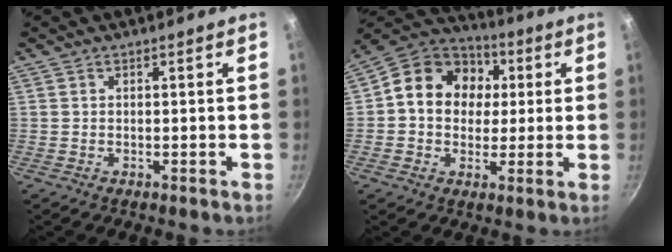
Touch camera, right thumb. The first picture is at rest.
{"total": 15.1, "force": [2.4, 12.4, 8.2], "torque": [-0.103, 0.020, 0.021]}